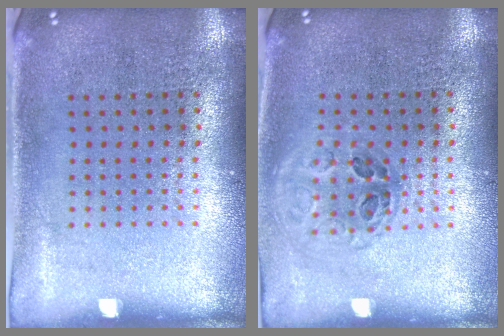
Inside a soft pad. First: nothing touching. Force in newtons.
{"total": 1.1, "press": 1.0, "slide": 0.4}